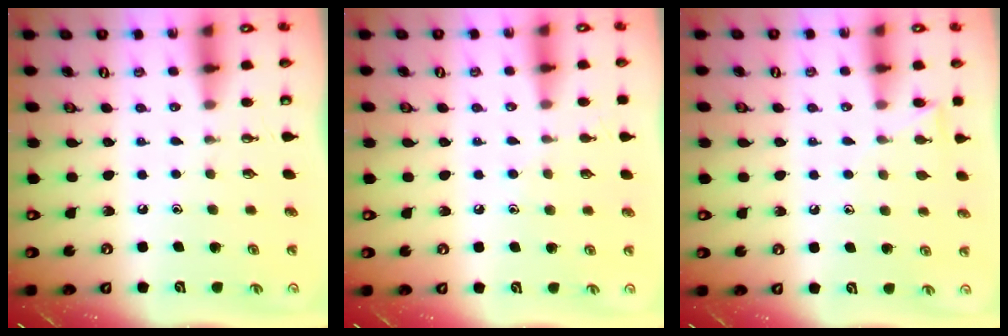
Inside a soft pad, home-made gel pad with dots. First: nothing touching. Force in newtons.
{"total": 7.0, "press": 7.0, "slide": 0.7}
{"total": 6.5, "press": 6.5, "slide": 0.6}